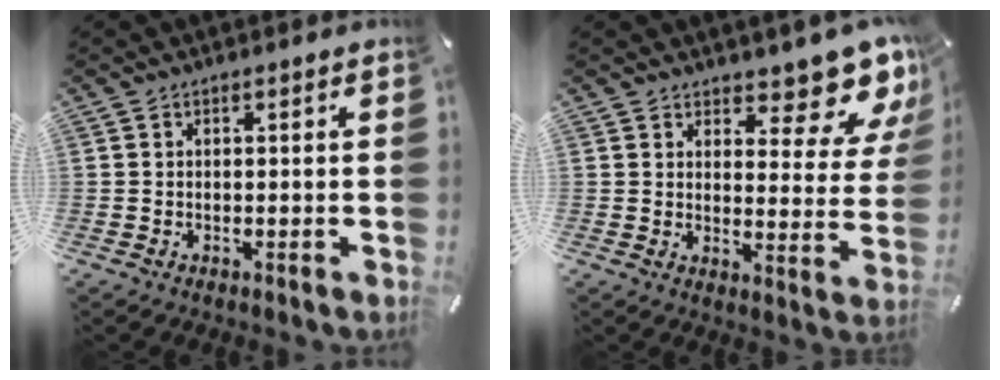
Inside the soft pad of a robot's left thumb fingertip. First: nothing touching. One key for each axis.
{"total": 11.0, "fx": 9.2, "fy": 3.9, "fz": 4.6, "tx": -0.036, "ty": -0.095, "tz": 0.157}